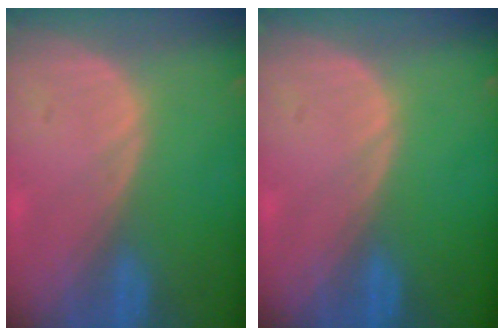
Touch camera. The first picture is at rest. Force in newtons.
{"total": 0.0}